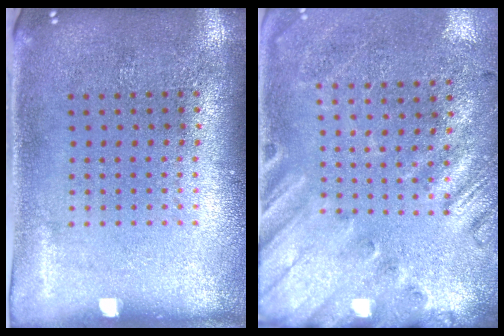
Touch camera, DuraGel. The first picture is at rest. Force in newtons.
{"total": 2.6, "press": 1.9, "slide": 1.7}